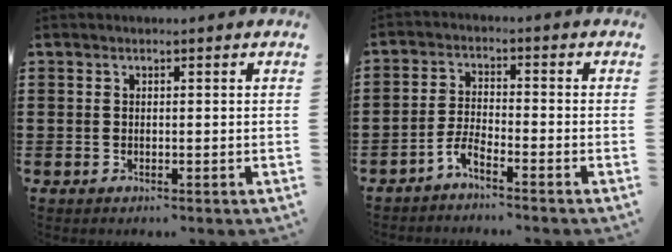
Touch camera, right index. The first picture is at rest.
{"total": 3.5, "force": [-3.2, 0.1, 1.5], "torque": [-0.045, -0.001, -0.068]}